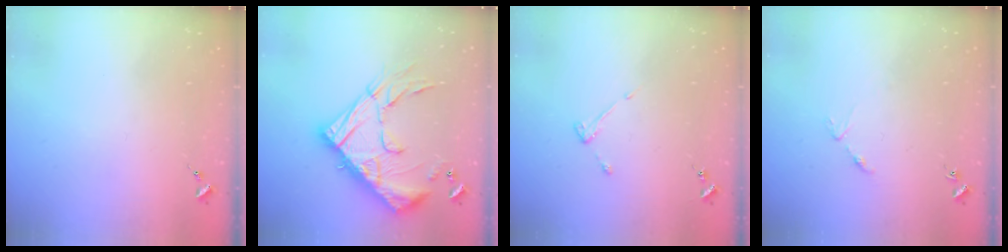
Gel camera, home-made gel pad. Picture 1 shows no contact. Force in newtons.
{"total": 24.5, "press": 24.4, "slide": 2.2}
{"total": 3.0, "press": 3.0, "slide": 0.4}
{"total": 3.8, "press": 3.8, "slide": 0.5}